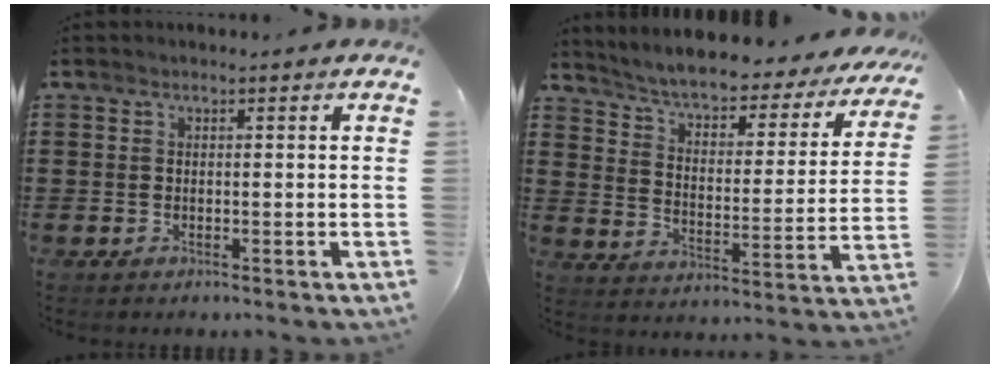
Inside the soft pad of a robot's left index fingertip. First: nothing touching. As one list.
[{"total": 4.6, "force": [4.3, 0.2, 1.7], "torque": [-0.057, -0.038, 0.063]}]